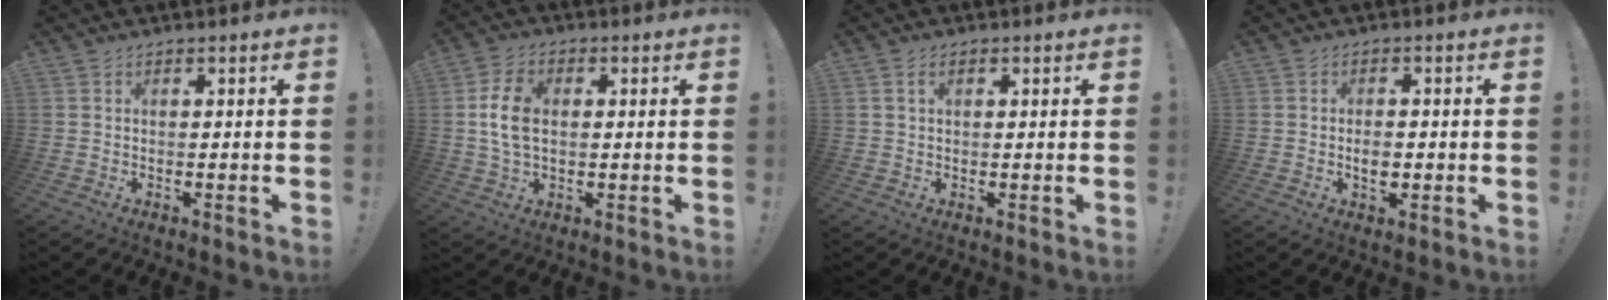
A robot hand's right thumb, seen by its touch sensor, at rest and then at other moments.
{"total": 9.4, "force": [0.7, 6.1, 7.1], "torque": [-0.132, 0.000, 0.012]}
{"total": 2.3, "force": [0.9, 1.4, 1.6], "torque": [-0.024, 0.002, 0.015]}
{"total": 3.6, "force": [-0.7, 2.3, 2.7], "torque": [-0.026, -0.002, -0.015]}